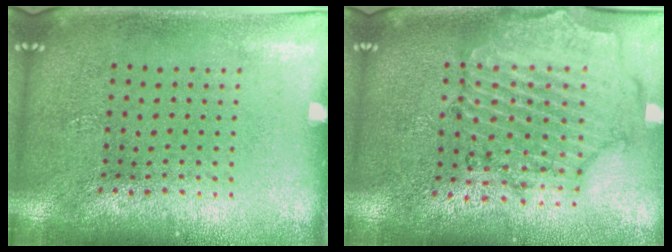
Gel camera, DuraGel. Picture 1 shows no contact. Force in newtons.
{"total": 1.4, "press": 1.4, "slide": 0.2}